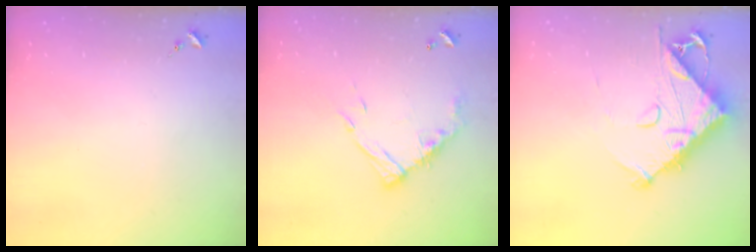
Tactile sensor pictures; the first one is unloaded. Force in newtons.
{"total": 13.3, "press": 13.3, "slide": 1.1}
{"total": 13.1, "press": 13.0, "slide": 1.0}